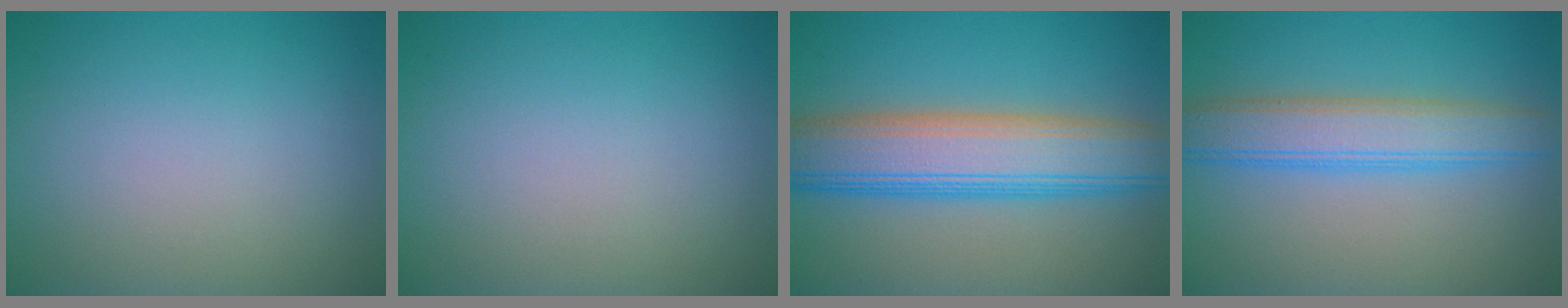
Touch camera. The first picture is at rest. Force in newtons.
{"total": 0.0}
{"total": 8.9, "press": 8.9, "slide": 0.4}
{"total": 5.3, "press": 5.2, "slide": 0.2}